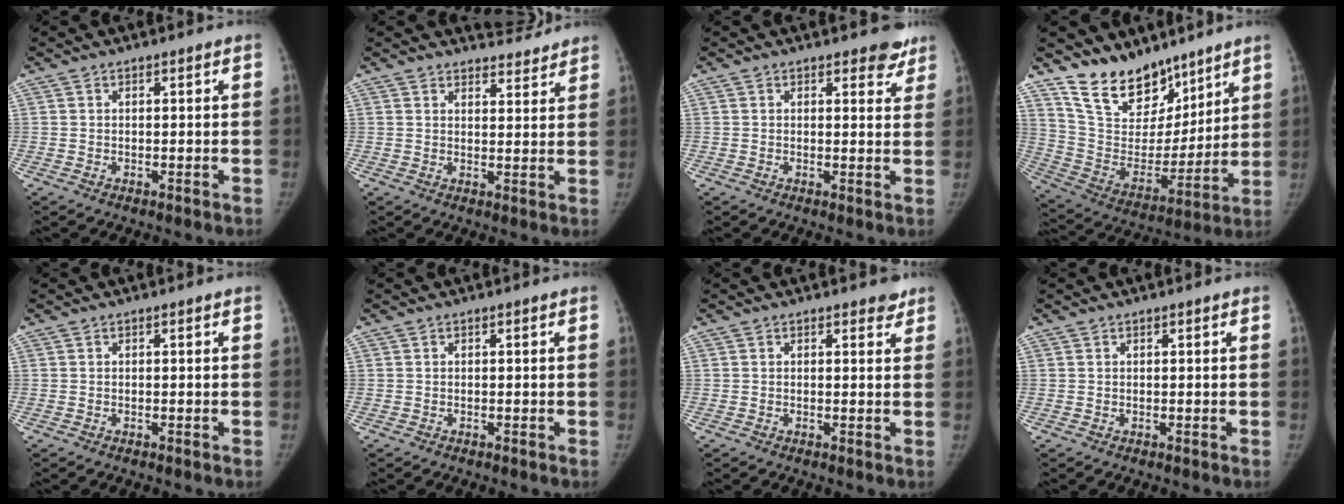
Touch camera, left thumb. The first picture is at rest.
{"total": 5.2, "force": [4.9, 1.5, 0.4], "torque": [0.017, -0.038, 0.064]}
{"total": 4.1, "force": [3.3, 1.9, 1.4], "torque": [0.015, -0.020, 0.033]}
{"total": 17.5, "force": [13.9, 8.9, 5.8], "torque": [-0.049, -0.090, 0.255]}
{"total": 0.0}
{"total": 0.0}
{"total": 1.9, "force": [1.5, 0.9, 0.7], "torque": [0.009, -0.008, 0.013]}
{"total": 0.0}